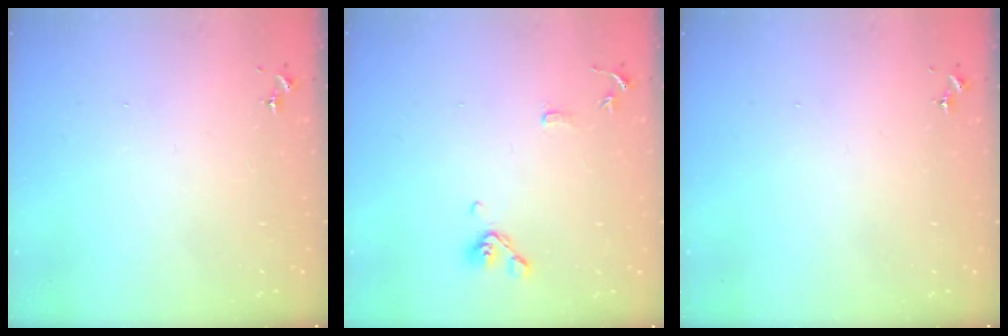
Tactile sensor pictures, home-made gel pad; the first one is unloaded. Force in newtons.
{"total": 10.5, "press": 10.4, "slide": 1.9}
{"total": 0.0}